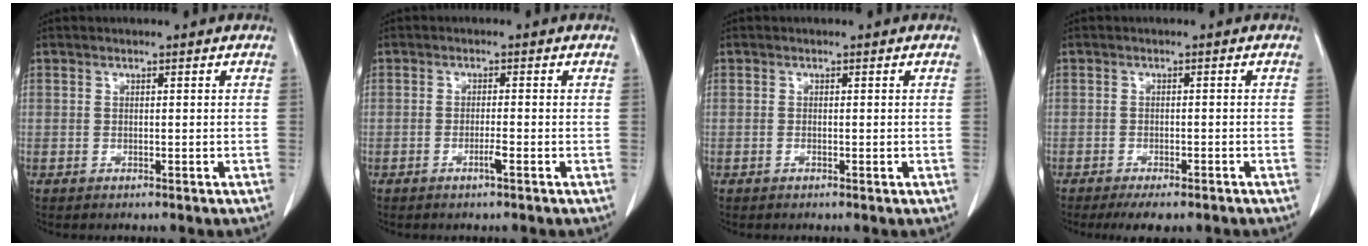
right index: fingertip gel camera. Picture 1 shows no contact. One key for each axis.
{"total": 1.8, "fx": -0.9, "fy": -0.2, "fz": 1.6, "tx": -0.031, "ty": -0.002, "tz": -0.018}
{"total": 0.9, "fx": -0.3, "fy": 0.2, "fz": 0.8, "tx": -0.014, "ty": -0.002, "tz": -0.003}
{"total": 5.2, "fx": -4.0, "fy": 1.6, "fz": 3.0, "tx": -0.031, "ty": -0.006, "tz": -0.055}